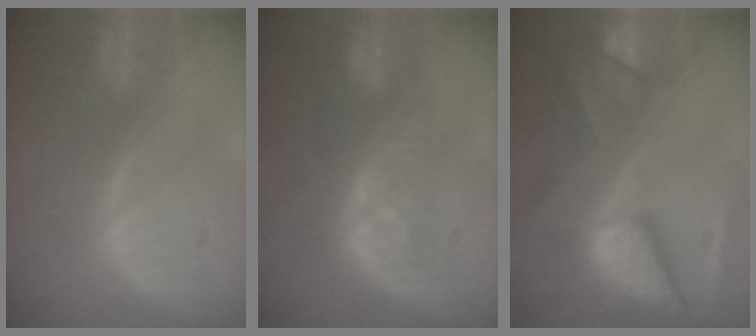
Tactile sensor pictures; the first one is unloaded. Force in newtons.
{"total": 8.3, "press": 7.3, "slide": 3.9}
{"total": 11.6, "press": 11.6, "slide": 1.4}